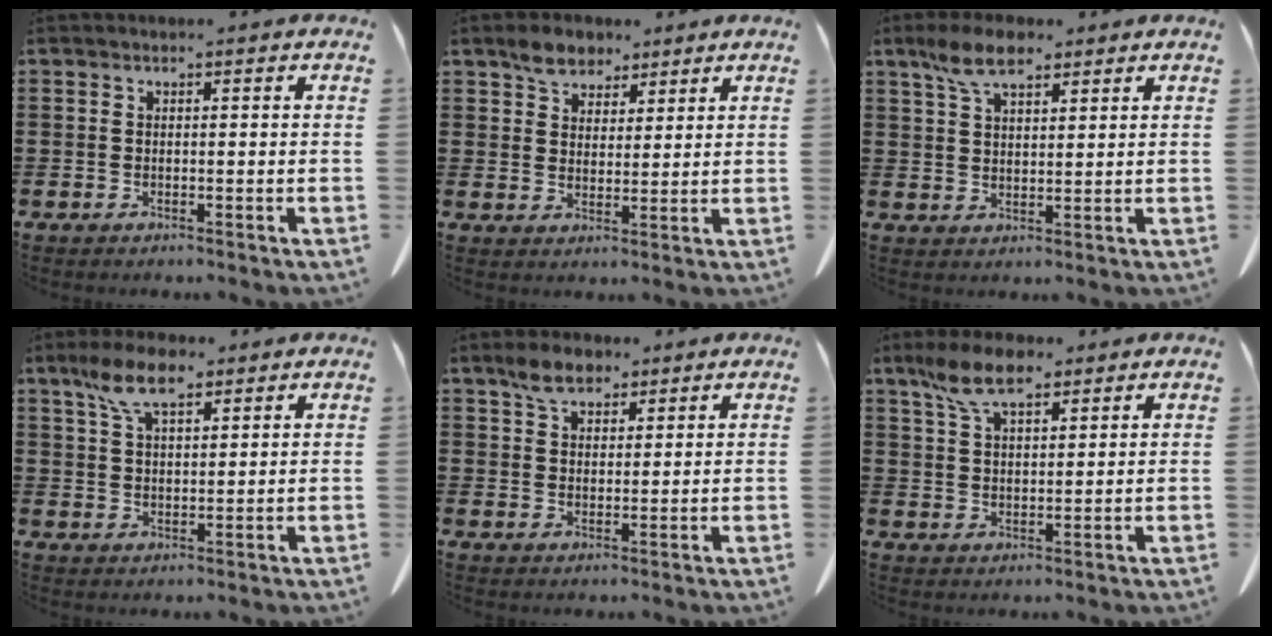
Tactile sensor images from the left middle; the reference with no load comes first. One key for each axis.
{"total": 5.0, "fx": 3.8, "fy": 2.8, "fz": 1.5, "tx": -0.035, "ty": 0.005, "tz": 0.072}
{"total": 6.6, "fx": 4.5, "fy": 2.5, "fz": 4.1, "tx": -0.093, "ty": 0.002, "tz": 0.084}
{"total": 7.8, "fx": 5.2, "fy": 2.8, "fz": 5.1, "tx": -0.113, "ty": 0.001, "tz": 0.095}
{"total": 5.1, "fx": 3.8, "fy": 2.5, "fz": 2.4, "tx": -0.051, "ty": 0.004, "tz": 0.070}
{"total": 7.9, "fx": 5.5, "fy": 2.9, "fz": 4.8, "tx": -0.110, "ty": -0.001, "tz": 0.104}